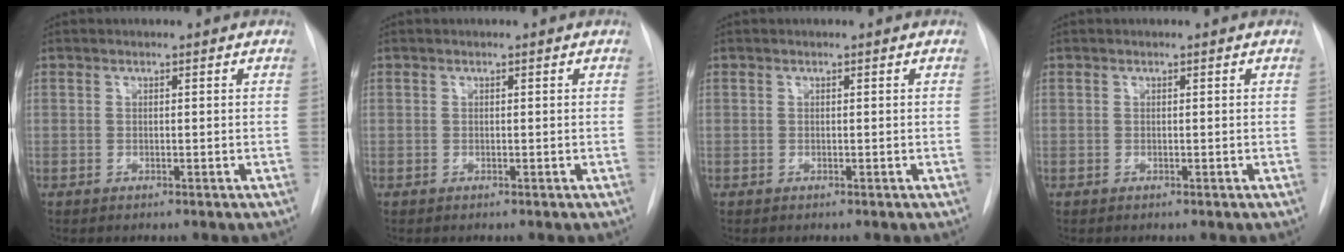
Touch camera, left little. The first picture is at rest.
{"total": 0.0}
{"total": 0.0}
{"total": 0.0}